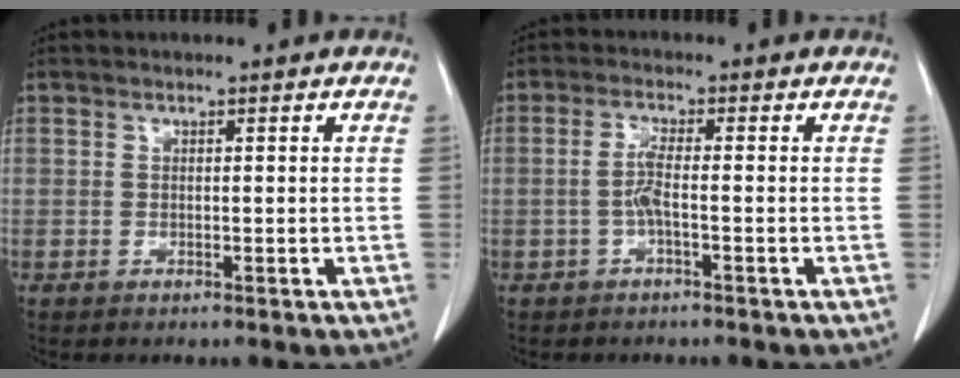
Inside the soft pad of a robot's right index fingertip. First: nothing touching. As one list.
[{"total": 2.8, "force": [-0.8, 0.0, 2.7], "torque": [-0.056, 0.002, -0.020]}]